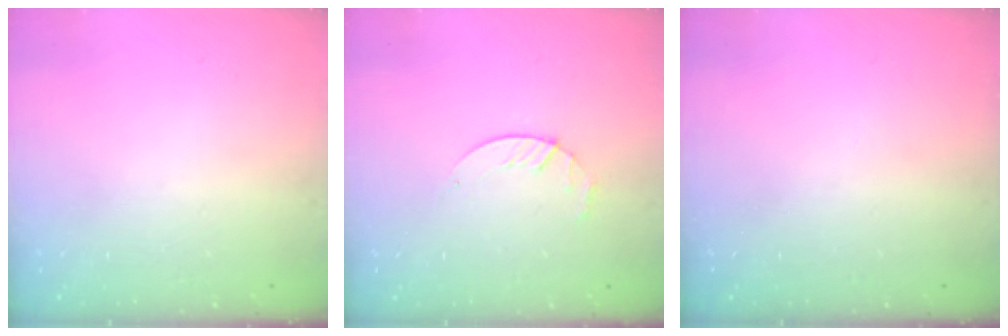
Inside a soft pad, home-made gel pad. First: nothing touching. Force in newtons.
{"total": 2.9, "press": 2.9, "slide": 0.4}
{"total": 0.0}